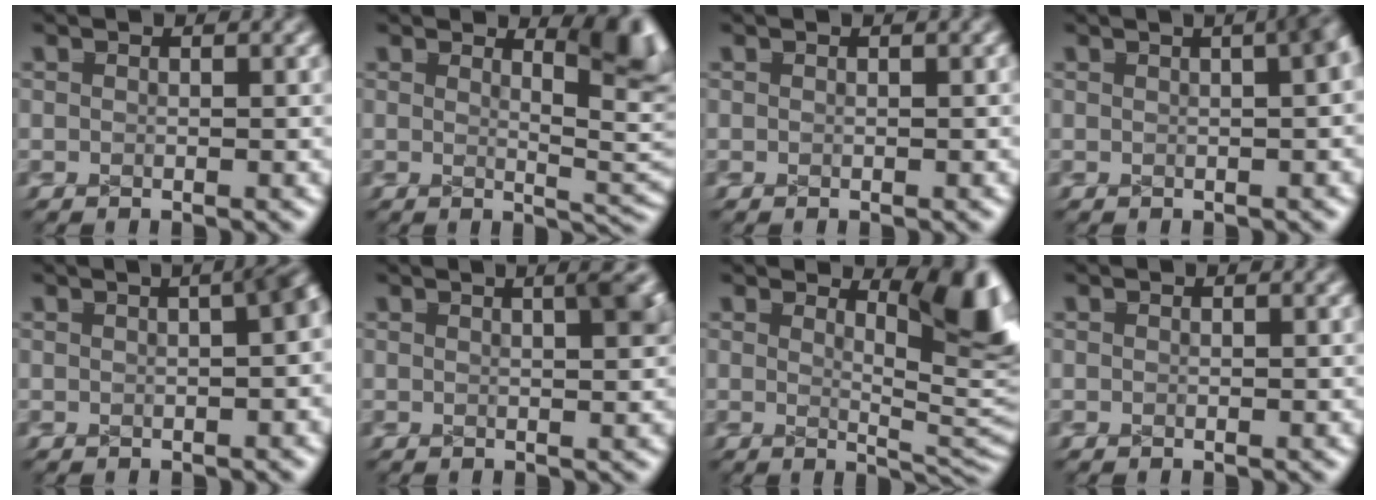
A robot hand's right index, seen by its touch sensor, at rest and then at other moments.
{"total": 5.4, "force": [1.8, 1.2, 4.9], "torque": [-0.025, -0.002, 0.030]}
{"total": 0.0}
{"total": 3.1, "force": [0.7, 1.3, 2.7], "torque": [-0.017, 0.014, 0.006]}
{"total": 3.3, "force": [0.3, 1.5, 2.9], "torque": [-0.016, 0.014, 0.001]}
{"total": 2.8, "force": [1.2, 0.6, 2.5], "torque": [-0.018, 0.003, 0.018]}
{"total": 7.1, "force": [1.7, 1.7, 6.7], "torque": [-0.038, 0.001, 0.029]}
{"total": 0.0}